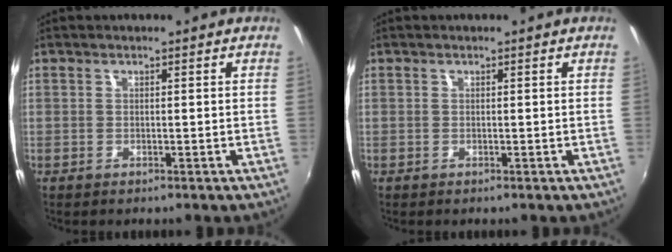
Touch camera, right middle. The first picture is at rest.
{"total": 0.0}